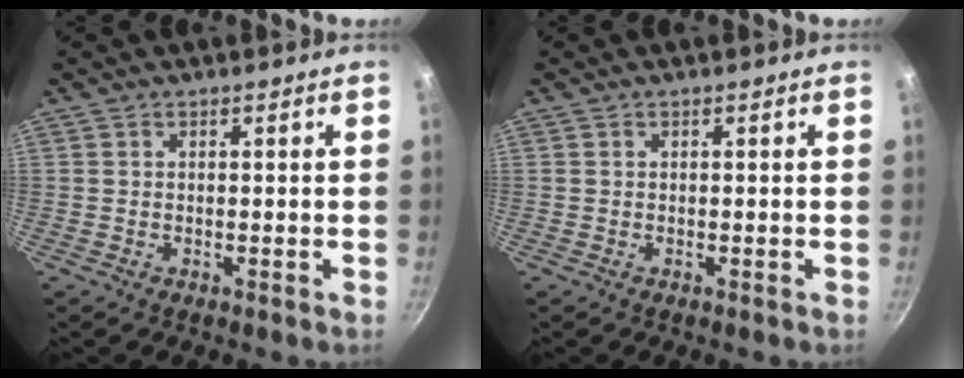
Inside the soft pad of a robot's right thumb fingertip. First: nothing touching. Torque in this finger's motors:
{"motor_torque": [0.12, -0.35, 0.11, 0.15, 0.00]}